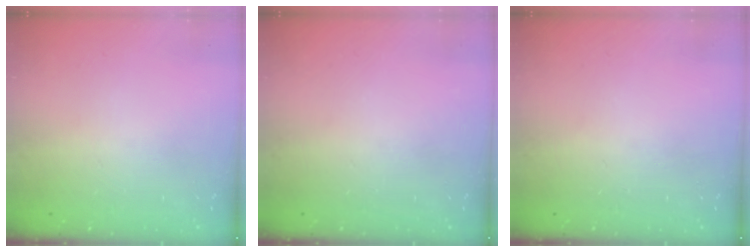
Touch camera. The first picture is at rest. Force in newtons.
{"total": 0.0}
{"total": 0.0}